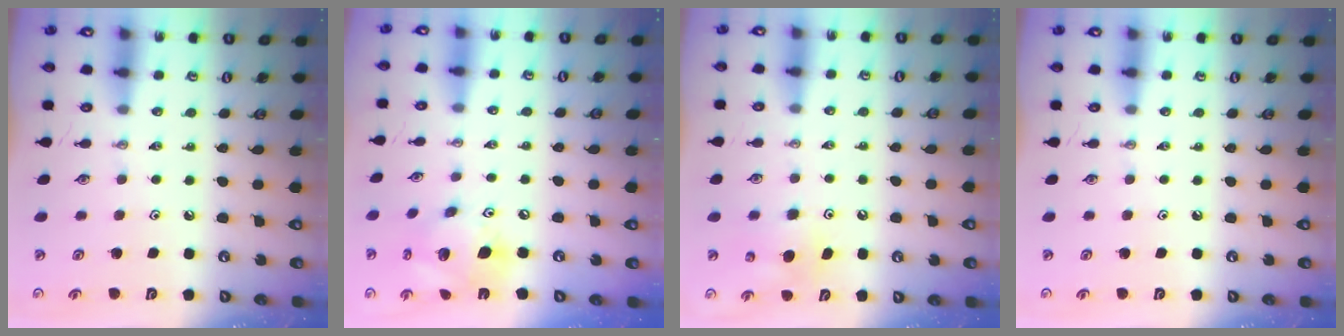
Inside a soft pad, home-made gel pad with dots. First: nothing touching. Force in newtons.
{"total": 15.1, "press": 14.8, "slide": 3.1}
{"total": 6.3, "press": 6.2, "slide": 0.6}
{"total": 0.0}